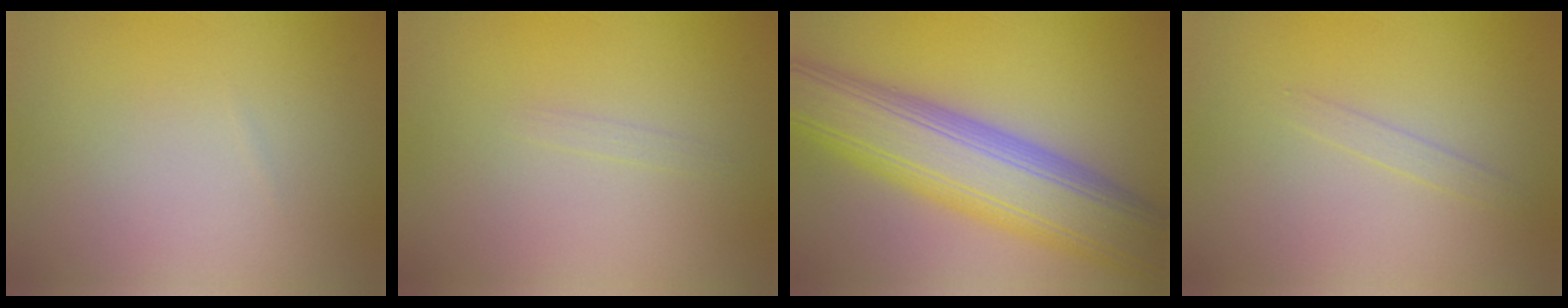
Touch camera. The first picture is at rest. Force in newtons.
{"total": 0.6, "press": 0.6, "slide": 0.1}
{"total": 12.2, "press": 12.1, "slide": 0.6}
{"total": 1.0, "press": 1.0, "slide": 0.1}